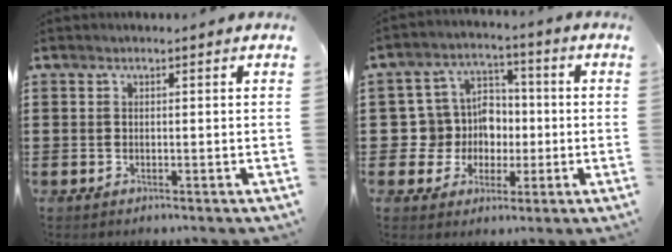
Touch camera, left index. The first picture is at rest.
{"total": 8.1, "force": [-0.1, 7.7, 2.3], "torque": [-0.083, 0.013, 0.003]}